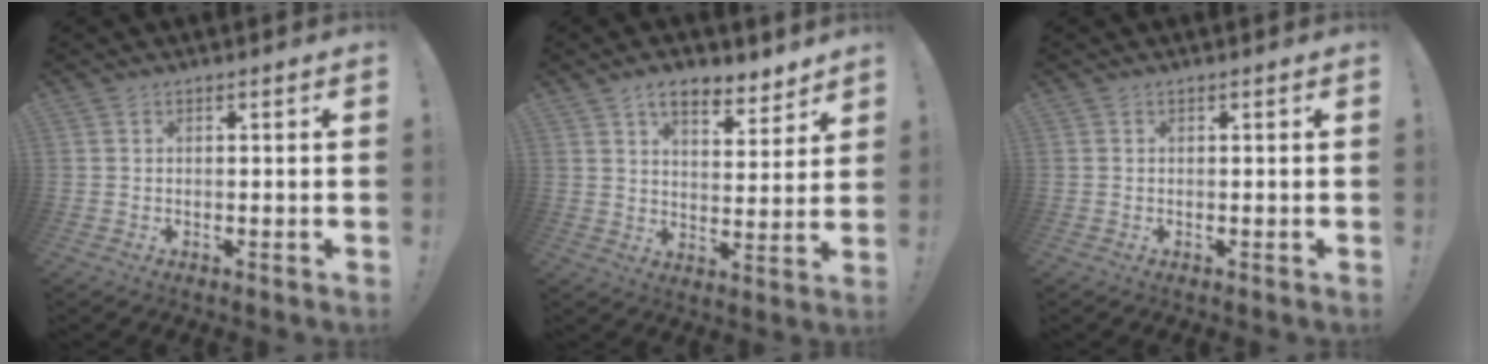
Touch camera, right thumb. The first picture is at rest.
{"total": 8.8, "force": [6.5, 3.9, 4.4], "torque": [-0.066, -0.038, 0.118]}
{"total": 0.0}